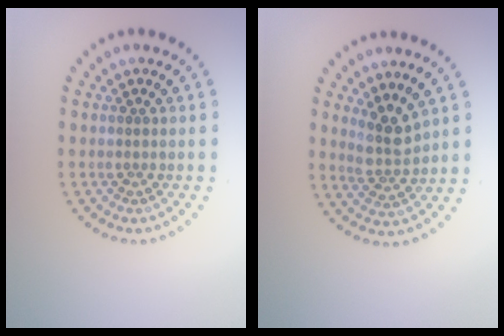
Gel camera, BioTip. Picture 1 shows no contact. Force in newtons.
{"total": 2.9, "press": 2.4, "slide": 1.6}